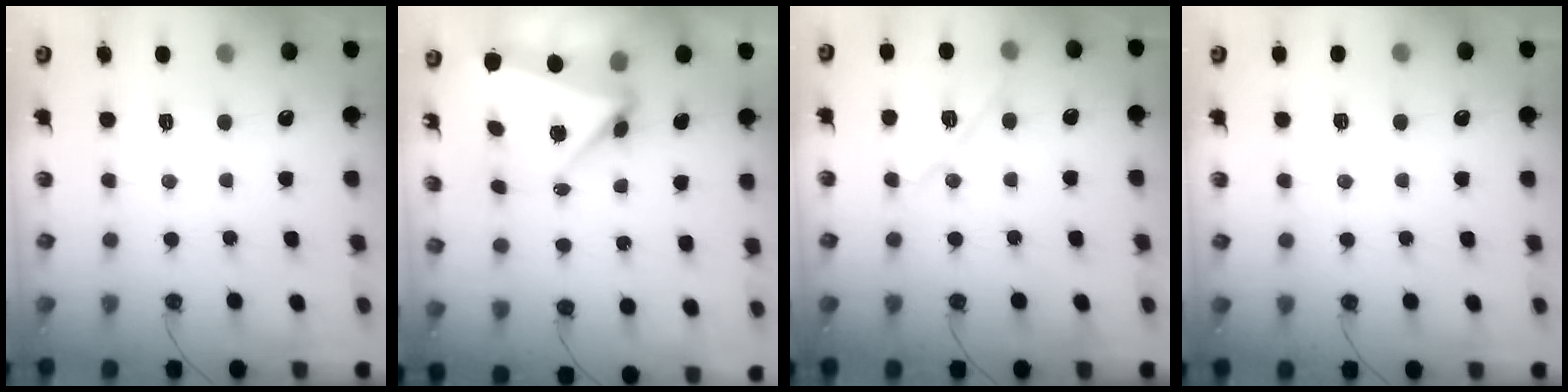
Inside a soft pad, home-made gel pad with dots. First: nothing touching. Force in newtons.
{"total": 5.2, "press": 5.2, "slide": 0.2}
{"total": 11.6, "press": 11.6, "slide": 0.7}
{"total": 3.4, "press": 2.2, "slide": 2.7}